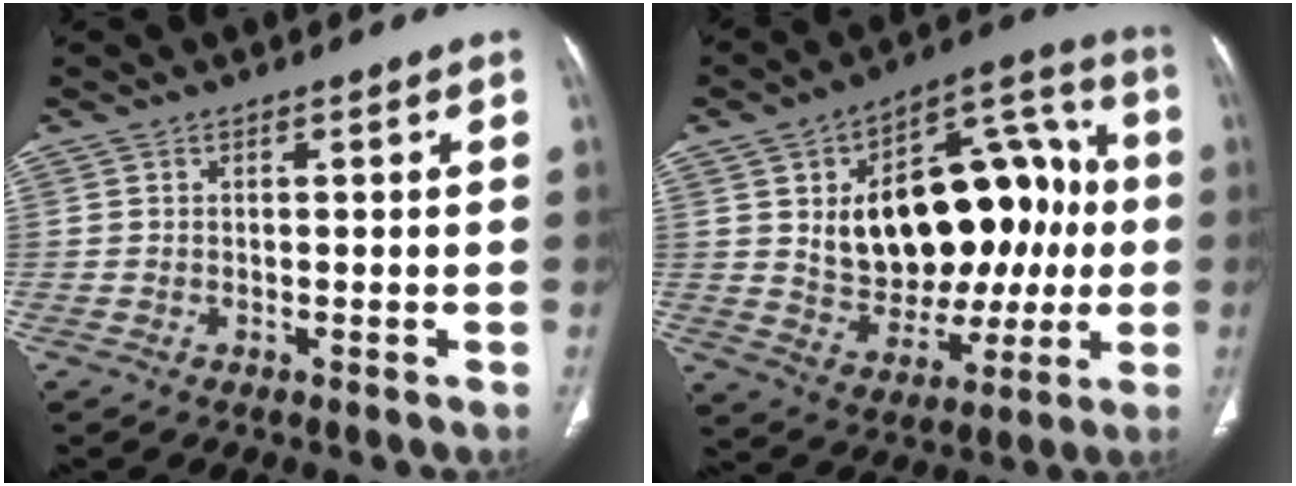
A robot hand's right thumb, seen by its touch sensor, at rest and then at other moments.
{"total": 25.4, "force": [1.7, 15.5, 20.0], "torque": [-0.258, 0.027, 0.043]}